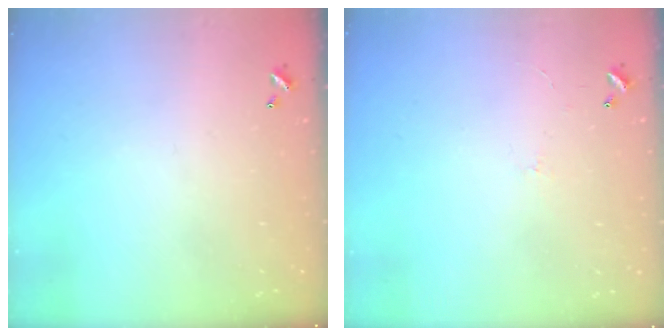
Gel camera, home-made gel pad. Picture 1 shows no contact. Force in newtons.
{"total": 1.8, "press": 1.7, "slide": 0.4}